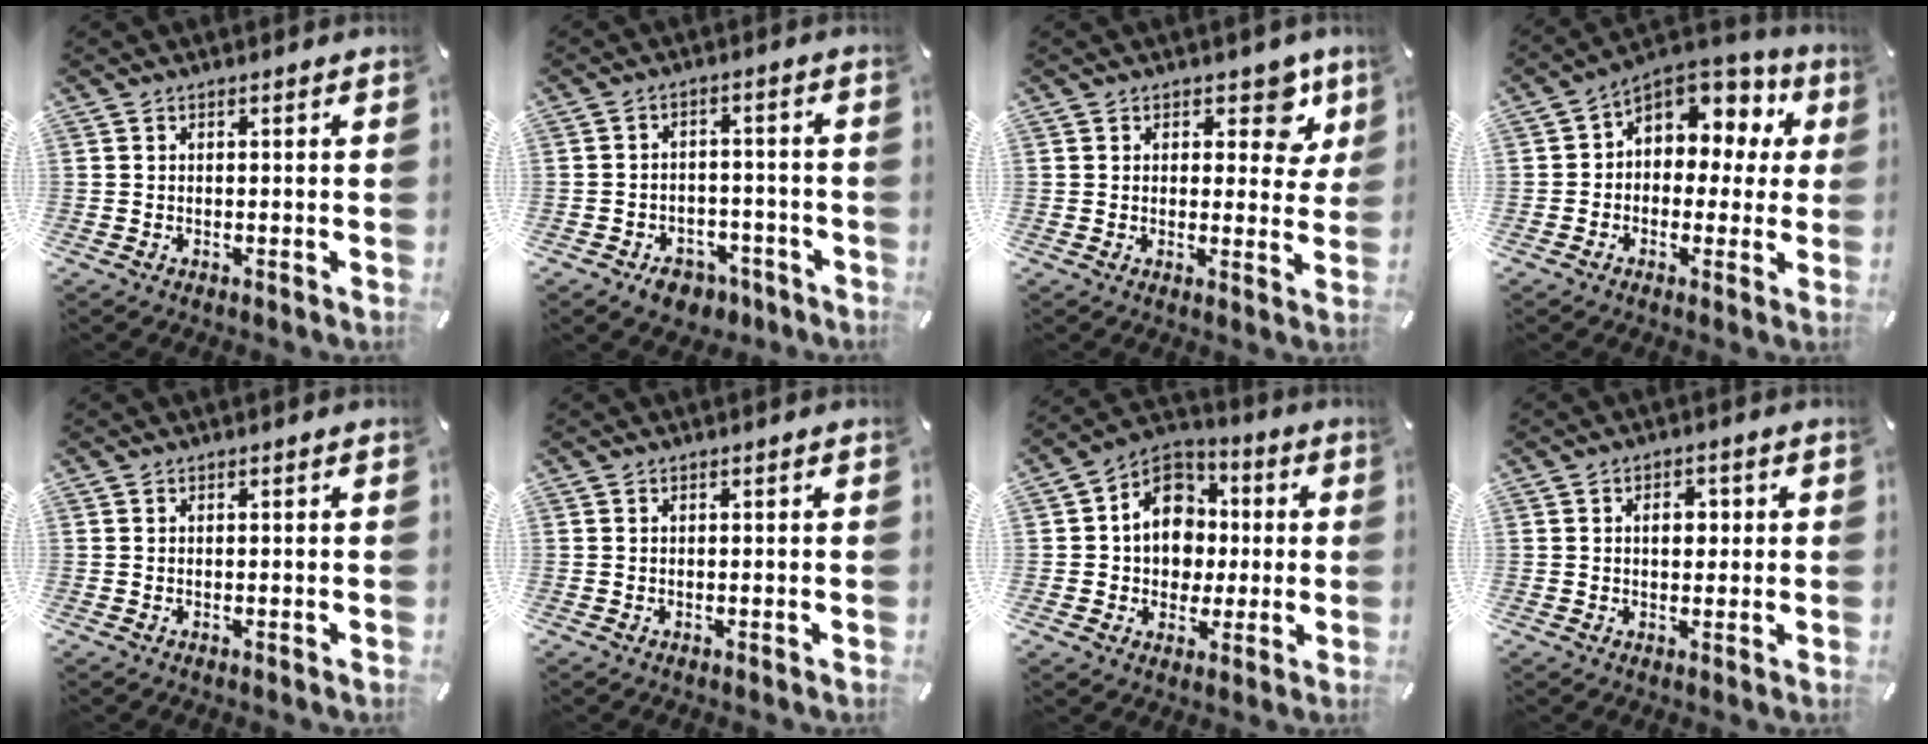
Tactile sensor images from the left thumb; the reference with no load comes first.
{"total": 6.7, "force": [-4.2, 4.5, 2.7], "torque": [-0.038, 0.032, -0.071]}
{"total": 7.9, "force": [4.4, 4.8, 4.5], "torque": [-0.031, -0.023, 0.068]}
{"total": 8.1, "force": [2.7, 6.6, 4.0], "torque": [-0.062, -0.022, 0.049]}
{"total": 0.0}
{"total": 0.0}
{"total": 12.2, "force": [0.0, 11.0, 5.1], "torque": [-0.095, 0.009, 0.004]}
{"total": 4.5, "force": [0.5, 3.1, 3.3], "torque": [-0.035, -0.003, -0.002]}